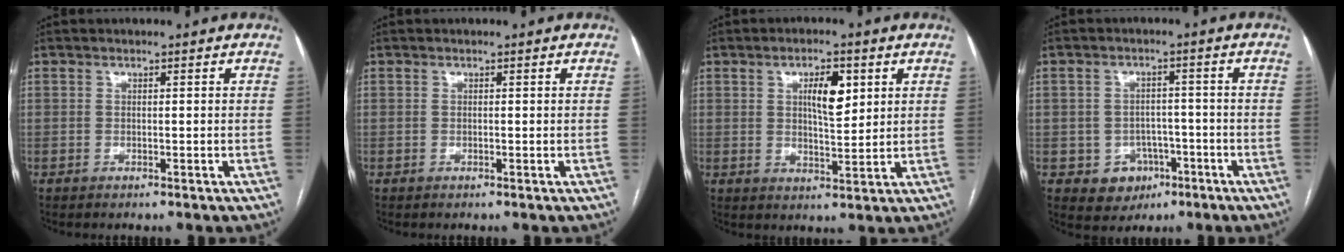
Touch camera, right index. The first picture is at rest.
{"total": 0.0}
{"total": 5.9, "force": [2.1, 1.9, 5.2], "torque": [-0.088, 0.003, 0.038]}
{"total": 5.5, "force": [-2.3, 4.9, 1.3], "torque": [-0.014, 0.009, -0.021]}